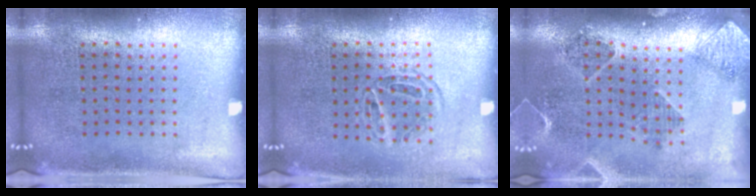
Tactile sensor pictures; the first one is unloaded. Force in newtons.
{"total": 1.1, "press": 1.0, "slide": 0.5}
{"total": 1.6, "press": 1.5, "slide": 0.4}